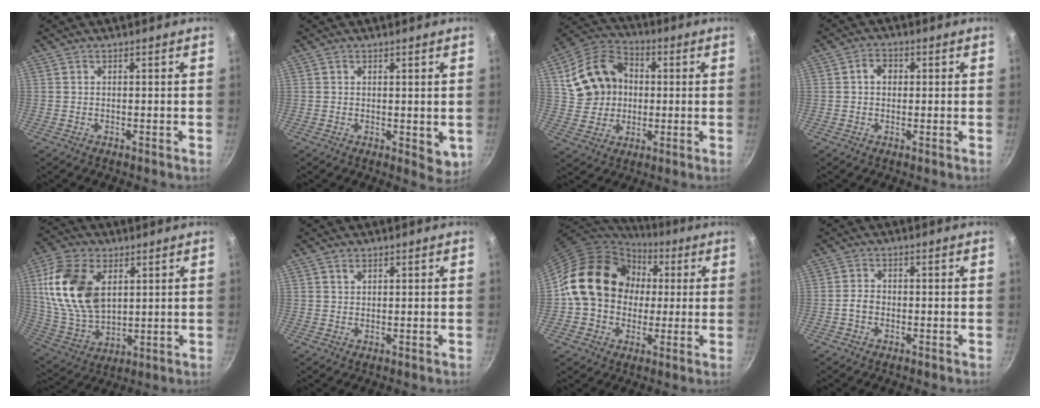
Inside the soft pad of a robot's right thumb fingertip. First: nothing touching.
{"total": 3.9, "force": [0.7, 2.4, 3.0], "torque": [-0.038, -0.006, 0.013]}
{"total": 15.0, "force": [2.4, 12.3, 8.3], "torque": [-0.129, 0.023, 0.040]}
{"total": 3.2, "force": [0.4, 2.6, 1.9], "torque": [-0.015, 0.007, 0.003]}
{"total": 18.8, "force": [5.0, 11.9, 13.6], "torque": [-0.246, -0.013, 0.107]}
{"total": 1.7, "force": [1.0, 1.1, 0.9], "torque": [-0.011, 0.000, 0.018]}
{"total": 19.8, "force": [2.4, 16.4, 10.8], "torque": [-0.158, 0.036, 0.036]}
{"total": 2.5, "force": [-0.7, 1.9, 1.4], "torque": [-0.021, 0.014, -0.014]}